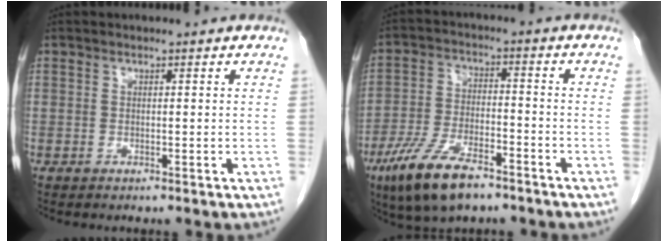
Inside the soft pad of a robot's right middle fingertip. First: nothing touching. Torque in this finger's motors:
{"motor_torque": [1.38, -0.76, 0.22, 0.15]}